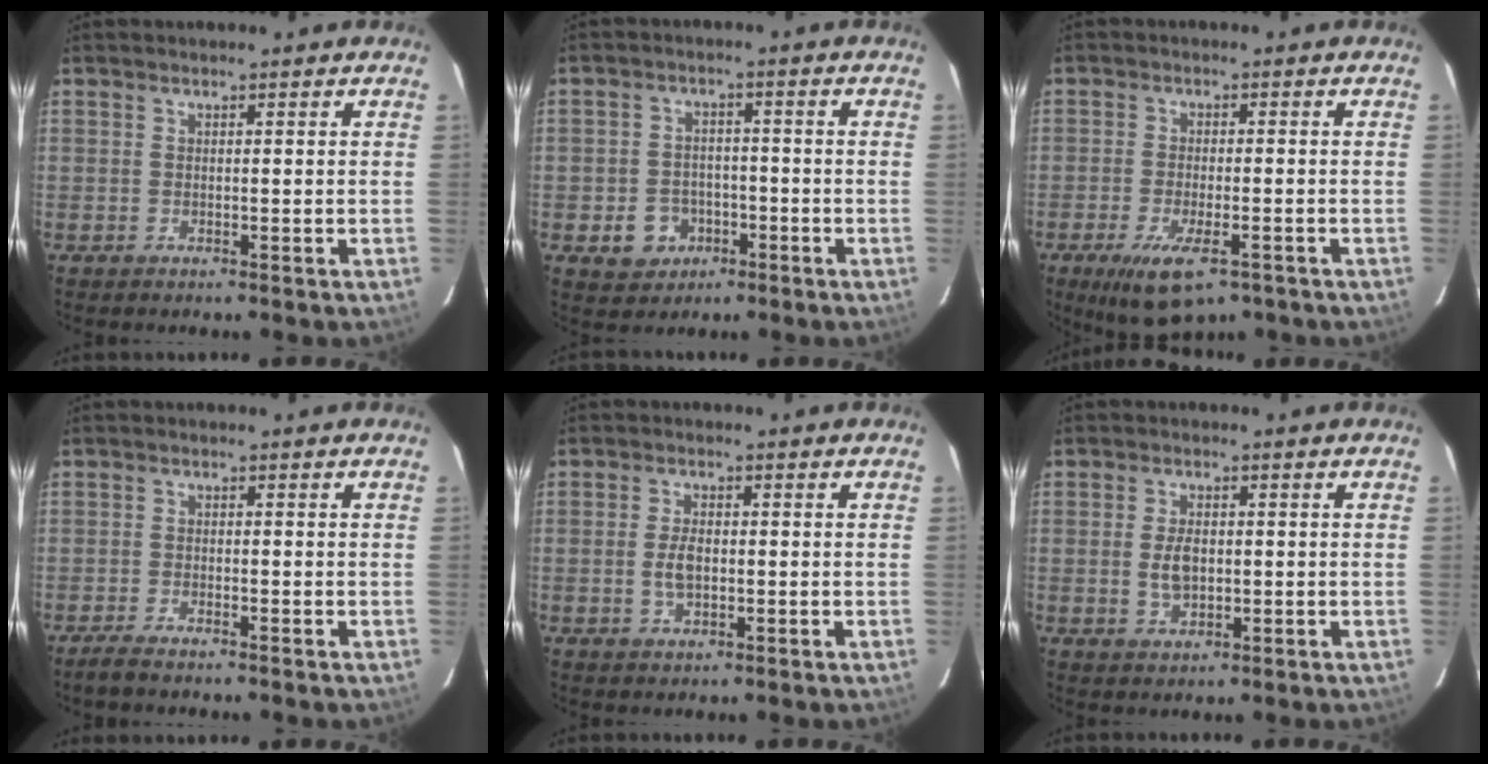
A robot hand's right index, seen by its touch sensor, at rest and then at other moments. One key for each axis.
{"total": 5.5, "fx": -2.1, "fy": 4.7, "fz": 1.8, "tx": -0.031, "ty": 0.007, "tz": -0.024}
{"total": 8.7, "fx": -5.4, "fy": 2.9, "fz": 6.2, "tx": -0.107, "ty": -0.016, "tz": -0.083}
{"total": 2.9, "fx": -2.4, "fy": 0.3, "fz": 1.5, "tx": -0.031, "ty": -0.006, "tz": -0.039}
{"total": 3.3, "fx": -0.4, "fy": 1.5, "fz": 2.9, "tx": -0.061, "ty": 0.000, "tz": -0.008}
{"total": 3.9, "fx": -0.2, "fy": 2.0, "fz": 3.3, "tx": -0.066, "ty": -0.001, "tz": 0.000}